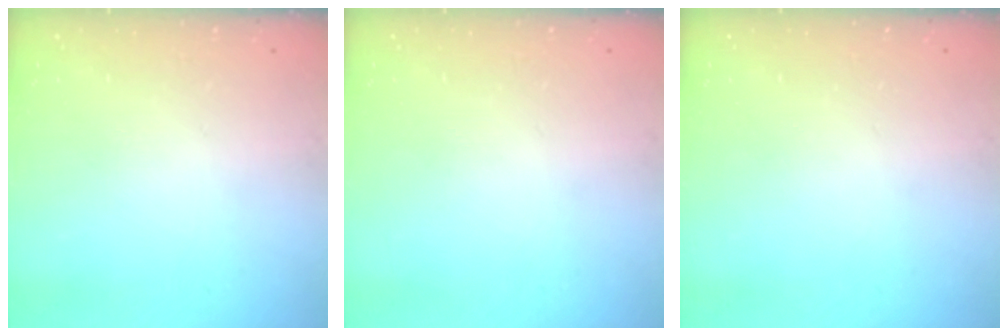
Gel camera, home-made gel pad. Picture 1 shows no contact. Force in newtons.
{"total": 0.0}
{"total": 0.0}